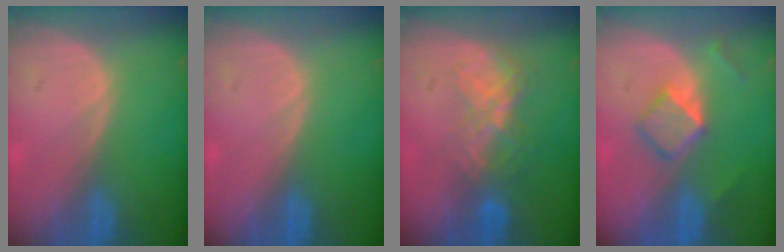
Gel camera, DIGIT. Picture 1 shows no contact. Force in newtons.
{"total": 0.0}
{"total": 6.5, "press": 5.6, "slide": 3.2}
{"total": 5.2, "press": 4.5, "slide": 2.6}